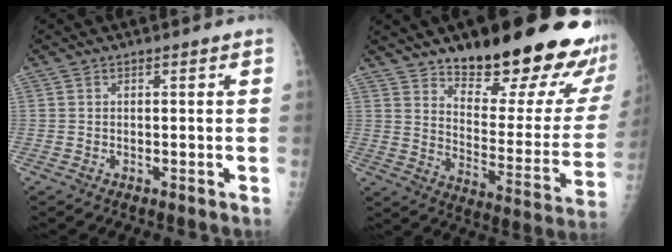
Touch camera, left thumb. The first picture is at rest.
{"total": 26.6, "force": [19.6, 8.0, 16.1], "torque": [-0.182, -0.114, 0.268]}